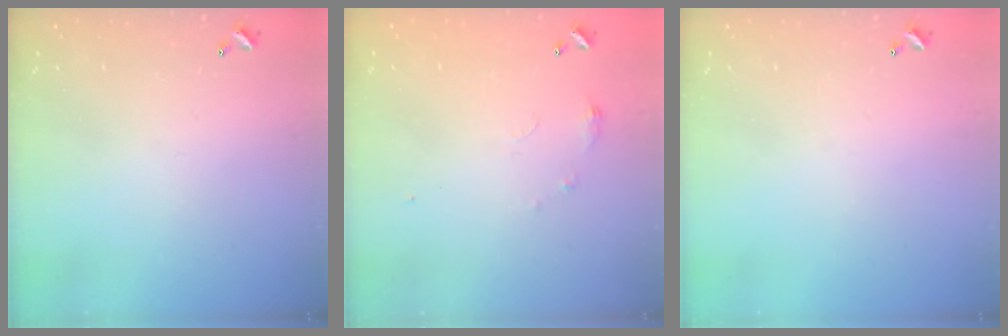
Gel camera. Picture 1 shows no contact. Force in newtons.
{"total": 3.6, "press": 3.5, "slide": 0.6}
{"total": 0.0}